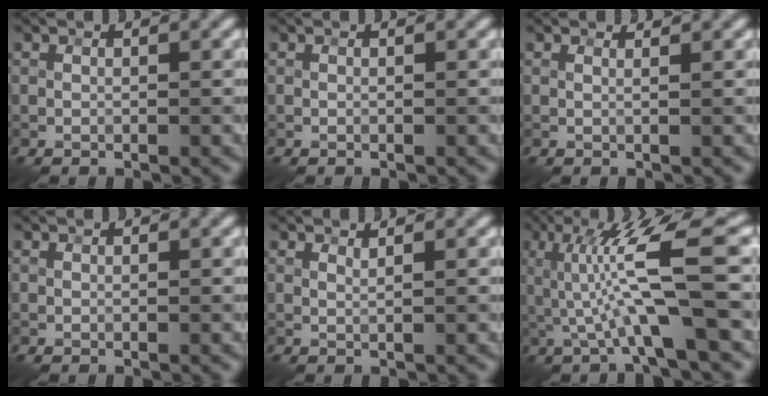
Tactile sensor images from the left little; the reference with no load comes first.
{"total": 0.0}
{"total": 1.9, "force": [1.5, 0.7, 0.9], "torque": [-0.001, -0.002, -0.002]}
{"total": 0.0}
{"total": 0.6, "force": [0.5, 0.1, 0.4], "torque": [-0.004, -0.001, 0.008]}
{"total": 7.6, "force": [-0.1, 0.9, 7.5], "torque": [-0.137, 0.013, 0.001]}